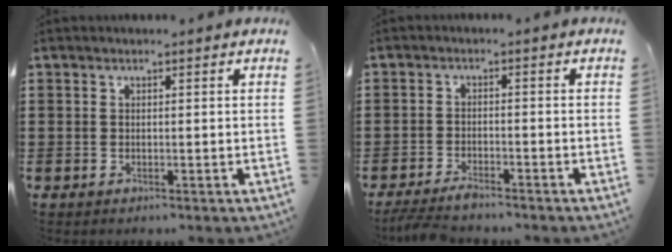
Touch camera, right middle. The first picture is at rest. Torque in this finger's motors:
{"motor_torque": [2.12, 0.02, 0.22, 0.06]}